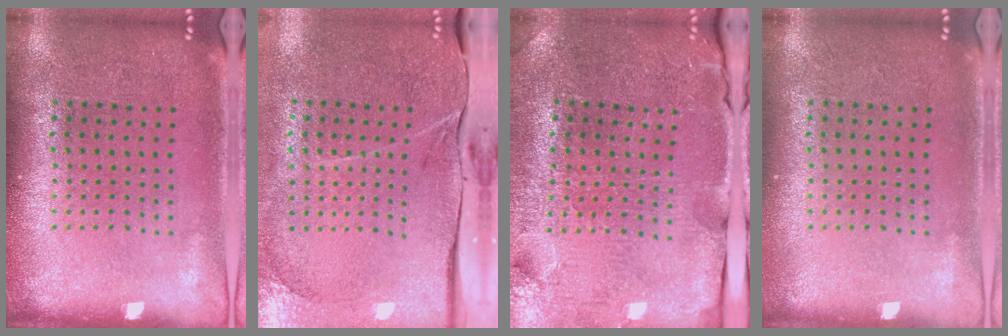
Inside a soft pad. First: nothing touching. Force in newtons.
{"total": 4.1, "press": 3.4, "slide": 2.3}
{"total": 3.6, "press": 3.6, "slide": 0.4}
{"total": 0.0}